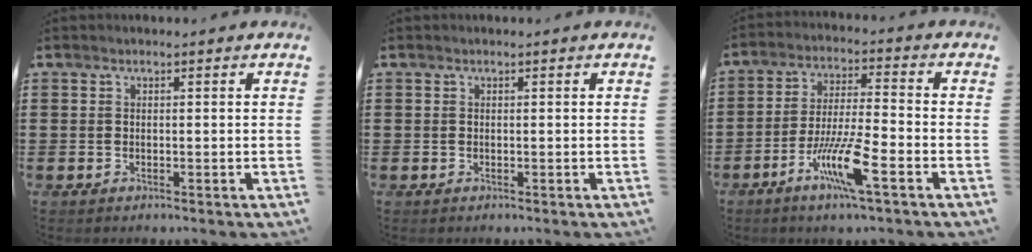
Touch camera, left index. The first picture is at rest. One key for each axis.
{"total": 0.0}
{"total": 9.5, "fx": -5.0, "fy": 1.5, "fz": 8.0, "tx": -0.167, "ty": -0.003, "tz": -0.097}